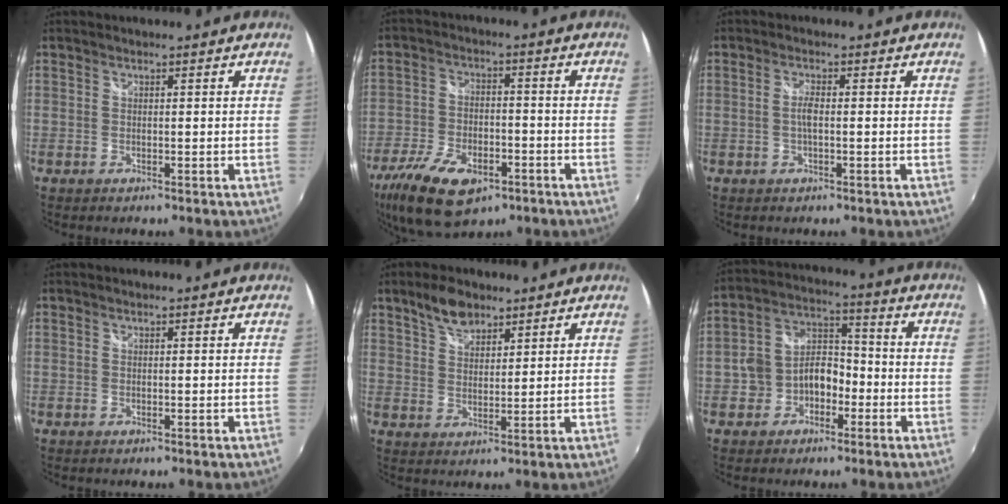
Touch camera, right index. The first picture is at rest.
{"total": 16.3, "force": [-9.5, 8.3, 10.3], "torque": [-0.233, -0.031, -0.164]}
{"total": 2.2, "force": [-0.3, 0.4, 2.1], "torque": [-0.042, 0.001, -0.007]}
{"total": 0.0}
{"total": 6.2, "force": [4.5, 3.0, 3.1], "torque": [-0.051, 0.011, 0.082]}
{"total": 8.4, "force": [-3.4, 6.5, 4.2], "torque": [-0.083, 0.032, -0.052]}